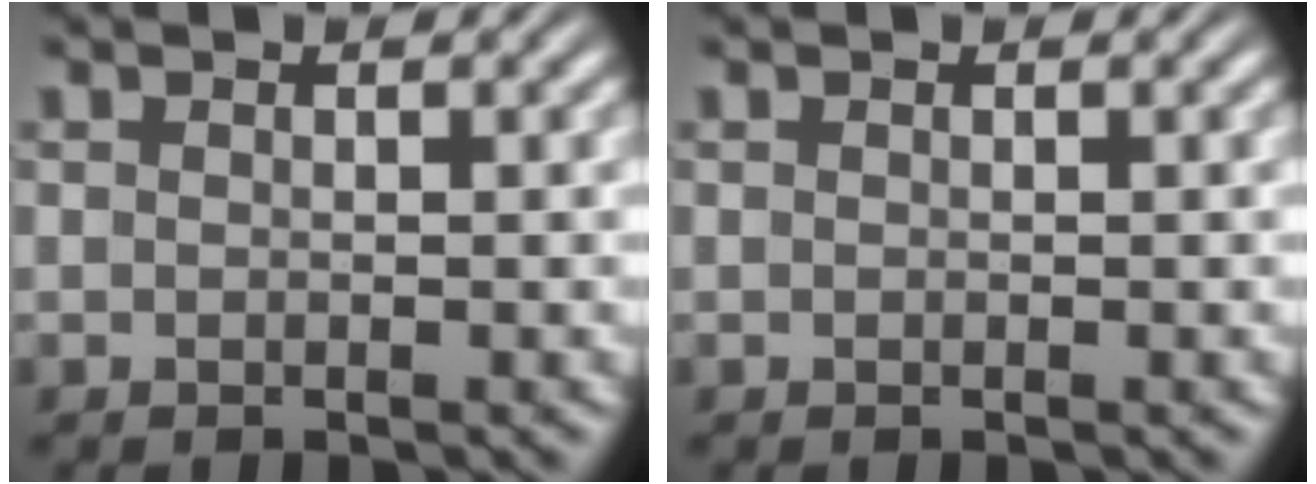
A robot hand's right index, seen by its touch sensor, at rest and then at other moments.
{"total": 0.0}